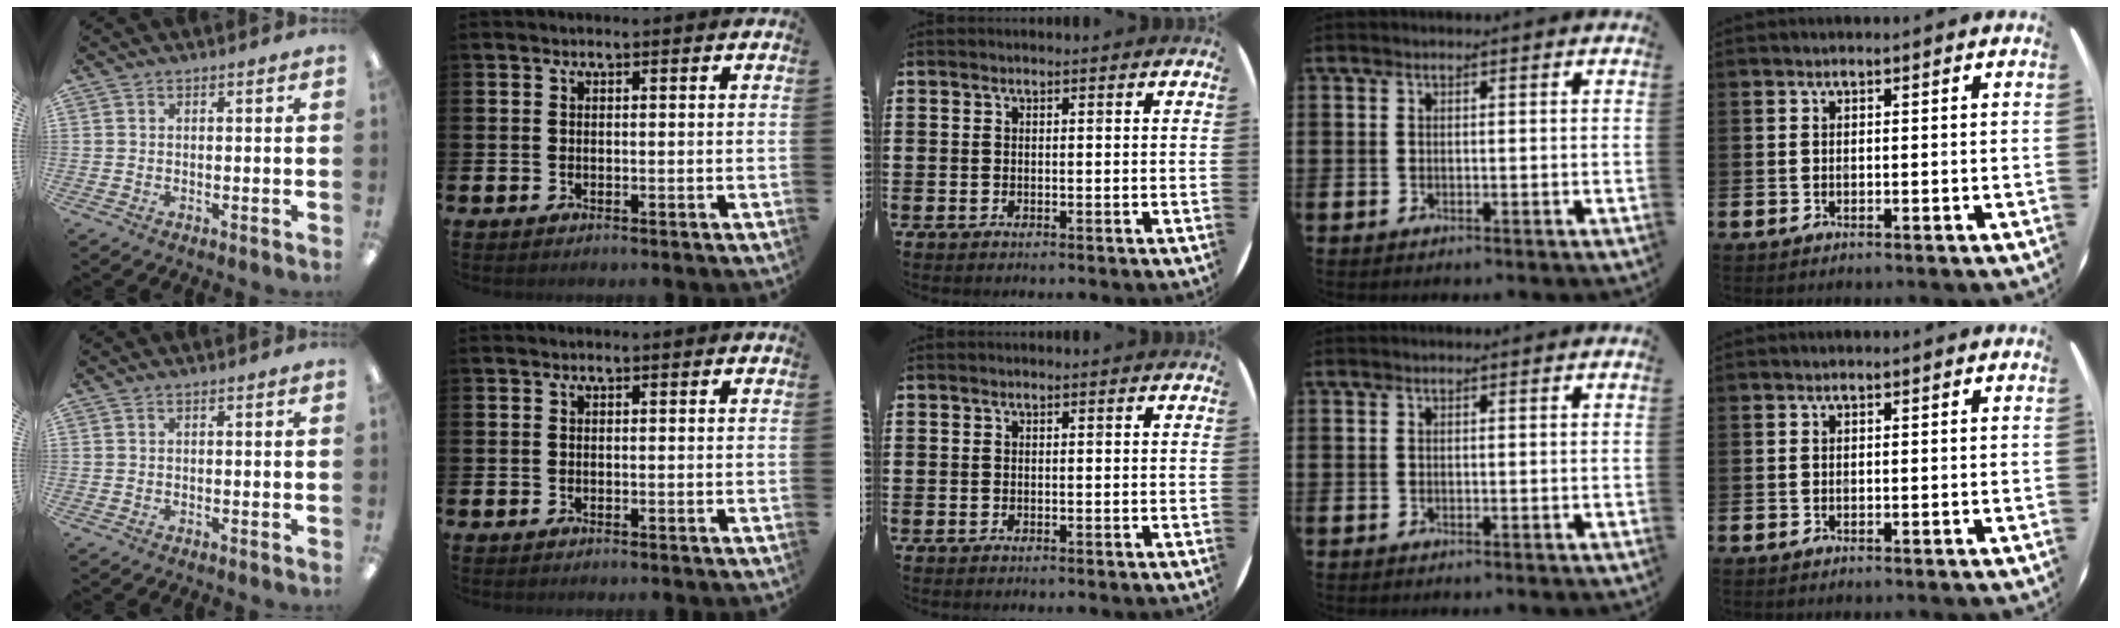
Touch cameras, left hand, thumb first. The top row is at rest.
{}